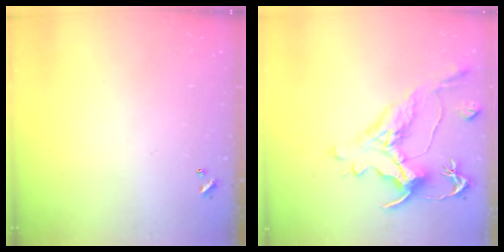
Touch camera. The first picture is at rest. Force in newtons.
{"total": 2.5, "press": 2.0, "slide": 1.5}